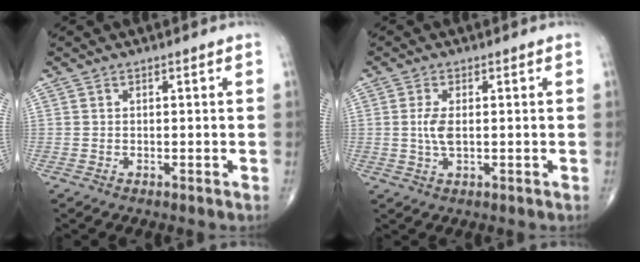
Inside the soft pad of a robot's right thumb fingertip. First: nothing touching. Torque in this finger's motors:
{"motor_torque": [1.07, 0.89, 0.58, -0.26, 0.00]}